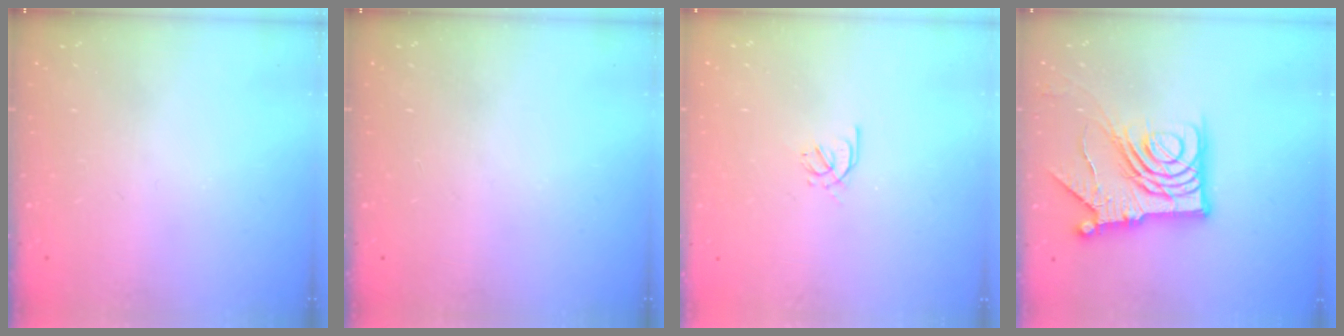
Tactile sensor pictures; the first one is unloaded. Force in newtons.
{"total": 0.0}
{"total": 2.4, "press": 2.3, "slide": 0.6}
{"total": 17.5, "press": 17.4, "slide": 1.9}